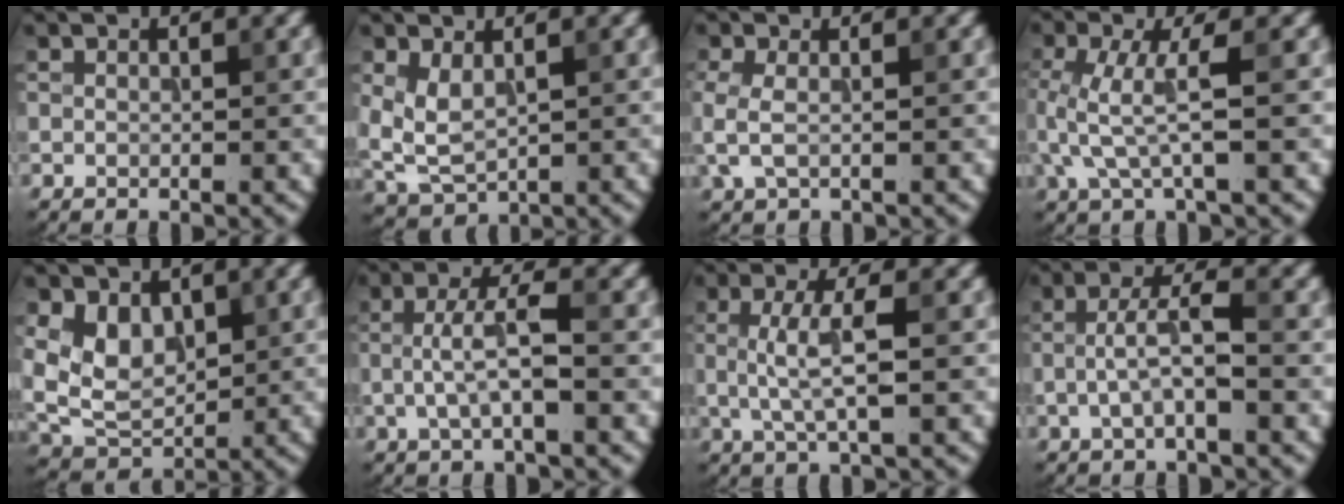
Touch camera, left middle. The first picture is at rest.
{"total": 3.6, "force": [0.8, 2.0, 2.9], "torque": [-0.071, -0.001, 0.019]}
{"total": 2.3, "force": [-0.1, 1.1, 2.0], "torque": [-0.055, 0.000, -0.005]}
{"total": 4.1, "force": [0.0, 1.0, 4.0], "torque": [-0.101, 0.004, -0.003]}
{"total": 5.3, "force": [1.1, 3.7, 3.7], "torque": [-0.073, -0.008, 0.022]}
{"total": 3.6, "force": [-0.4, 0.8, 3.5], "torque": [-0.074, 0.009, -0.011]}
{"total": 3.8, "force": [0.0, 0.7, 3.7], "torque": [-0.081, 0.003, 0.001]}
{"total": 3.3, "force": [-0.7, 0.8, 3.2], "torque": [-0.068, 0.012, -0.018]}